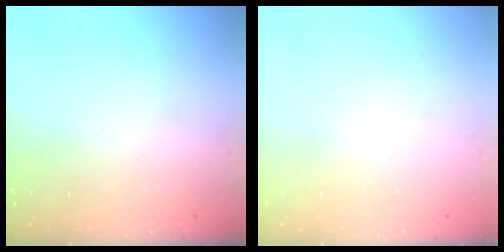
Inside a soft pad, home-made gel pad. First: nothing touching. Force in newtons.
{"total": 0.0}